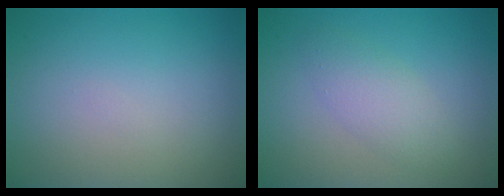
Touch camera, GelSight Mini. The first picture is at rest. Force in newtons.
{"total": 2.7, "press": 2.7, "slide": 0.2}